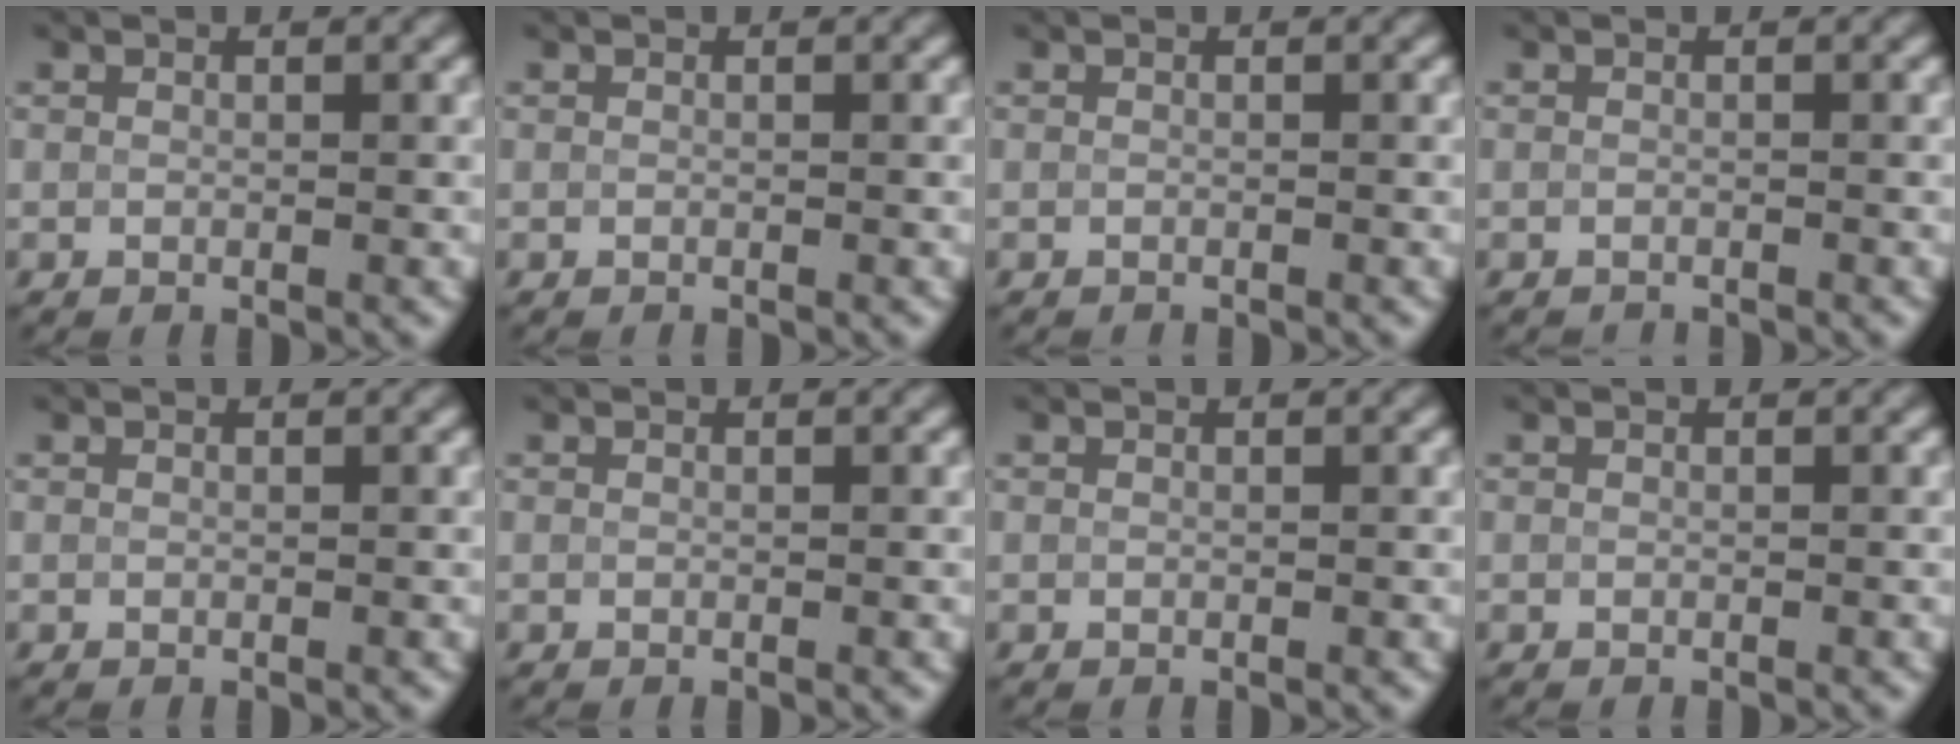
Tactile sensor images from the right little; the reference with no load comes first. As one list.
[{"total": 0.0}, {"total": 0.6, "force": [-0.6, 0.0, 0.0], "torque": [0.004, -0.004, -0.012]}, {"total": 1.1, "force": [-1.1, 0.0, 0.0], "torque": [0.003, -0.008, -0.020]}, {"total": 0.0}, {"total": 0.0}, {"total": 0.0}, {"total": 0.0}]